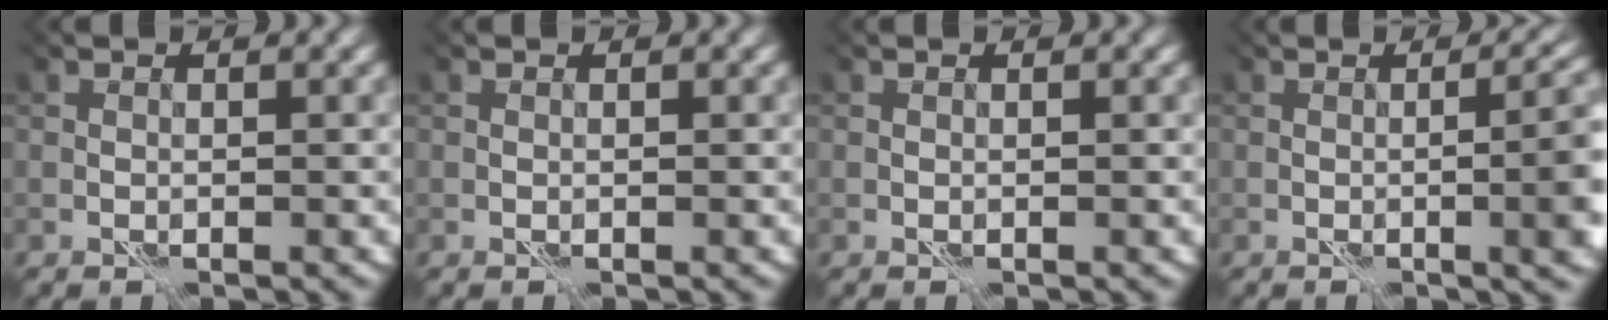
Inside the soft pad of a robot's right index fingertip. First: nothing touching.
{"total": 0.0}
{"total": 0.0}
{"total": 6.2, "force": [-0.5, 1.9, 5.9], "torque": [-0.044, 0.009, -0.006]}